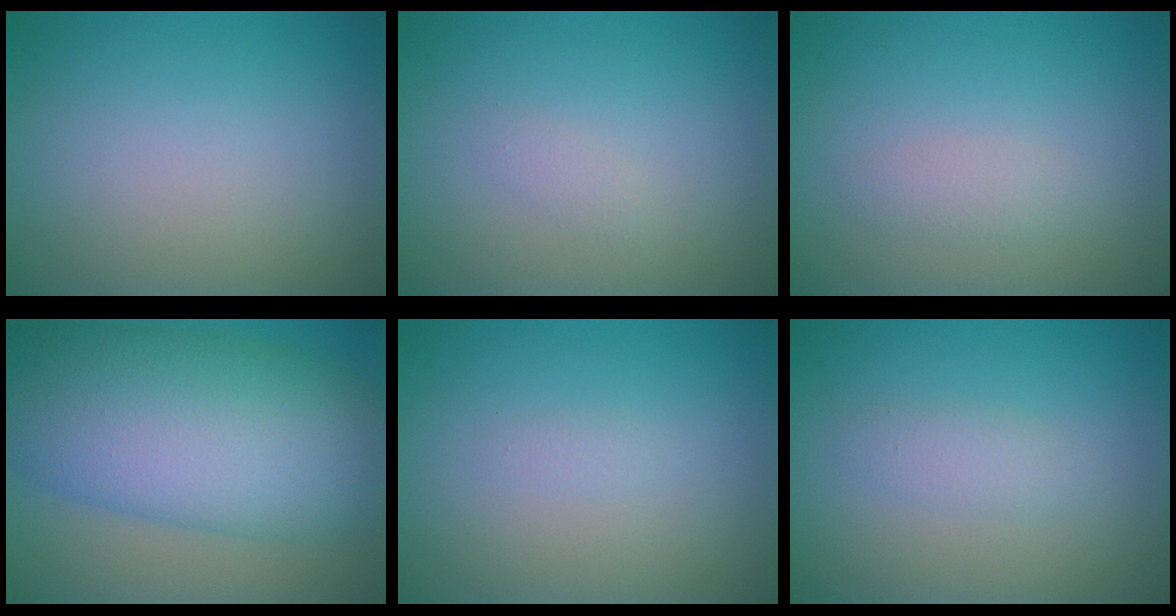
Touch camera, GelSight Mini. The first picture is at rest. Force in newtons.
{"total": 0.7, "press": 0.7, "slide": 0.0}
{"total": 1.3, "press": 1.3, "slide": 0.1}
{"total": 13.4, "press": 13.4, "slide": 0.3}
{"total": 0.6, "press": 0.6, "slide": 0.0}
{"total": 1.4, "press": 1.4, "slide": 0.0}